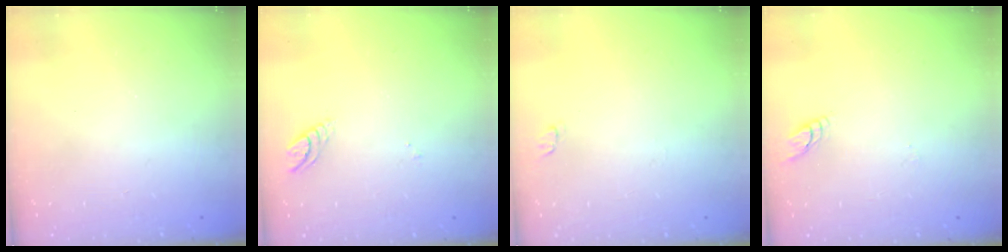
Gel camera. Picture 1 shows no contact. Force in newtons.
{"total": 4.1, "press": 4.1, "slide": 0.2}
{"total": 4.5, "press": 4.5, "slide": 0.4}
{"total": 4.2, "press": 4.2, "slide": 0.3}